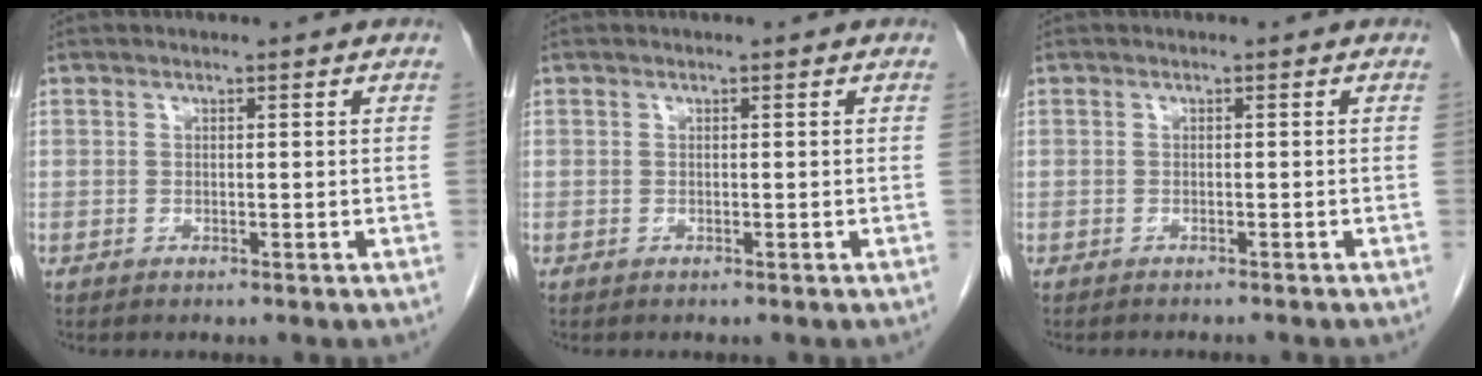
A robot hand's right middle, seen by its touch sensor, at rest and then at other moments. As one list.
[{"total": 0.0}, {"total": 3.9, "force": [-3.6, 0.3, 1.5], "torque": [-0.015, -0.004, -0.046]}]